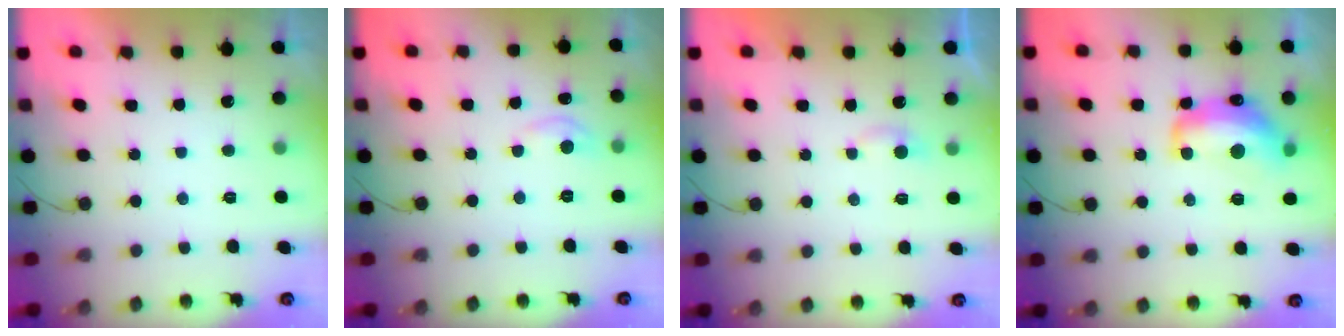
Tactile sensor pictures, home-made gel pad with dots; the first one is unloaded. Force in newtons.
{"total": 4.8, "press": 4.7, "slide": 0.6}
{"total": 2.8, "press": 2.8, "slide": 0.2}
{"total": 13.9, "press": 13.9, "slide": 0.9}